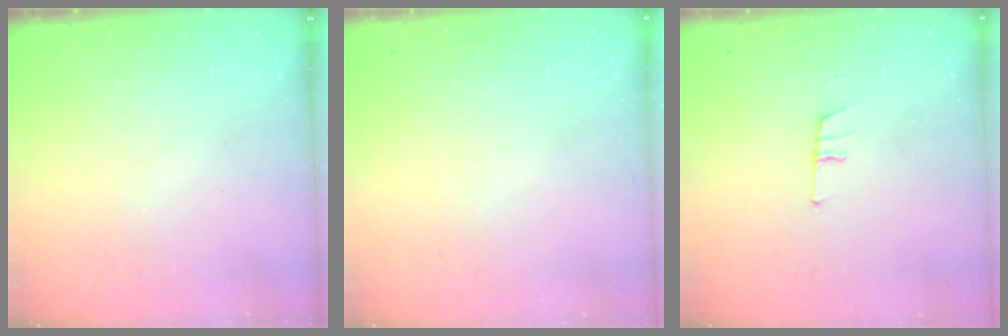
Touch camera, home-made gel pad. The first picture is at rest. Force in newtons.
{"total": 1.5, "press": 1.5, "slide": 0.1}
{"total": 7.6, "press": 7.0, "slide": 3.0}